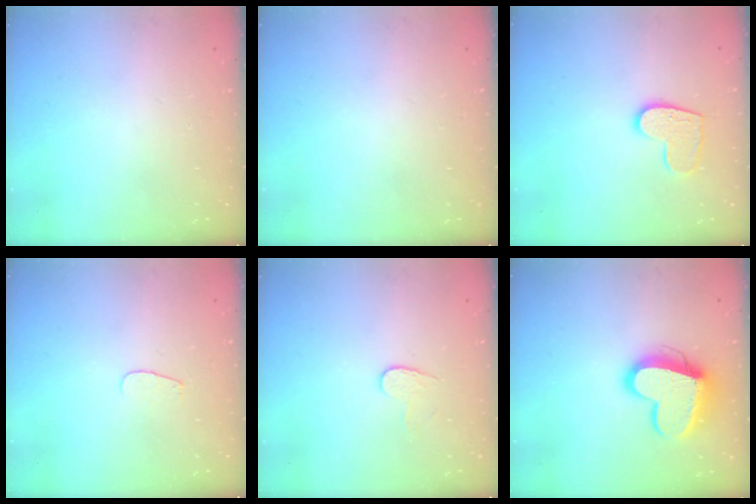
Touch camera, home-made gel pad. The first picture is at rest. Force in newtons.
{"total": 0.0}
{"total": 9.8, "press": 9.8, "slide": 0.3}
{"total": 2.8, "press": 2.8, "slide": 0.2}
{"total": 3.7, "press": 3.7, "slide": 0.3}
{"total": 15.0, "press": 14.9, "slide": 1.6}